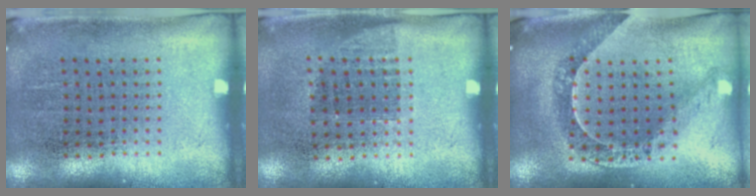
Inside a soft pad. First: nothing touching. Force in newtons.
{"total": 0.8, "press": 0.7, "slide": 0.4}
{"total": 1.1, "press": 1.1, "slide": 0.1}